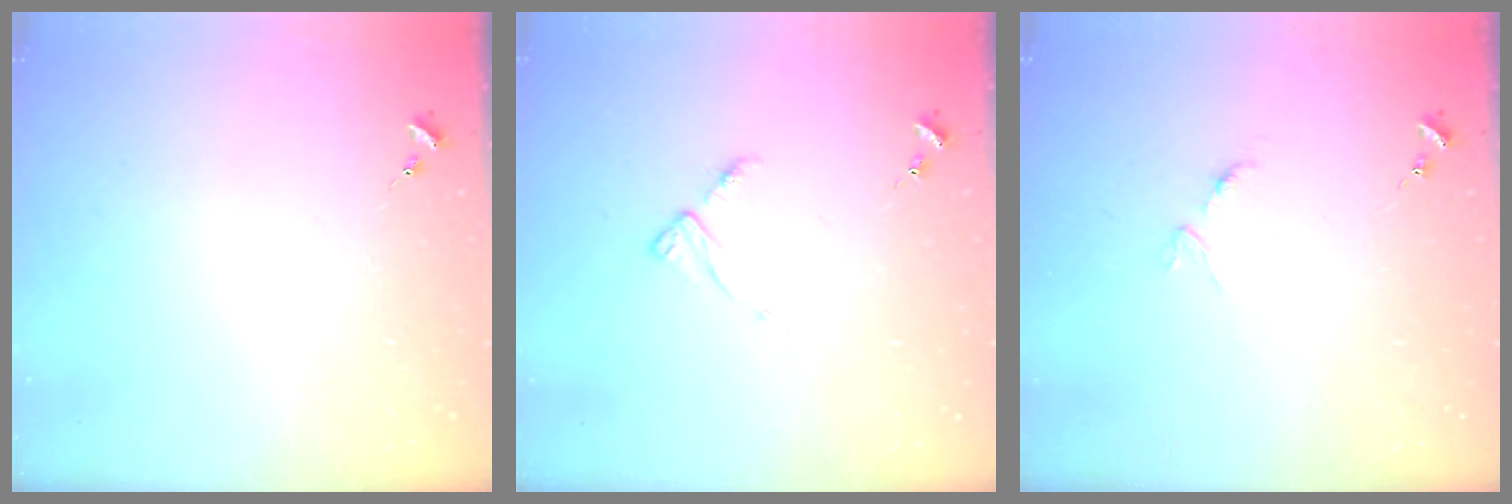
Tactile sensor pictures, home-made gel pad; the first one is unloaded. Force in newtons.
{"total": 4.4, "press": 4.3, "slide": 0.7}
{"total": 3.7, "press": 3.7, "slide": 0.3}